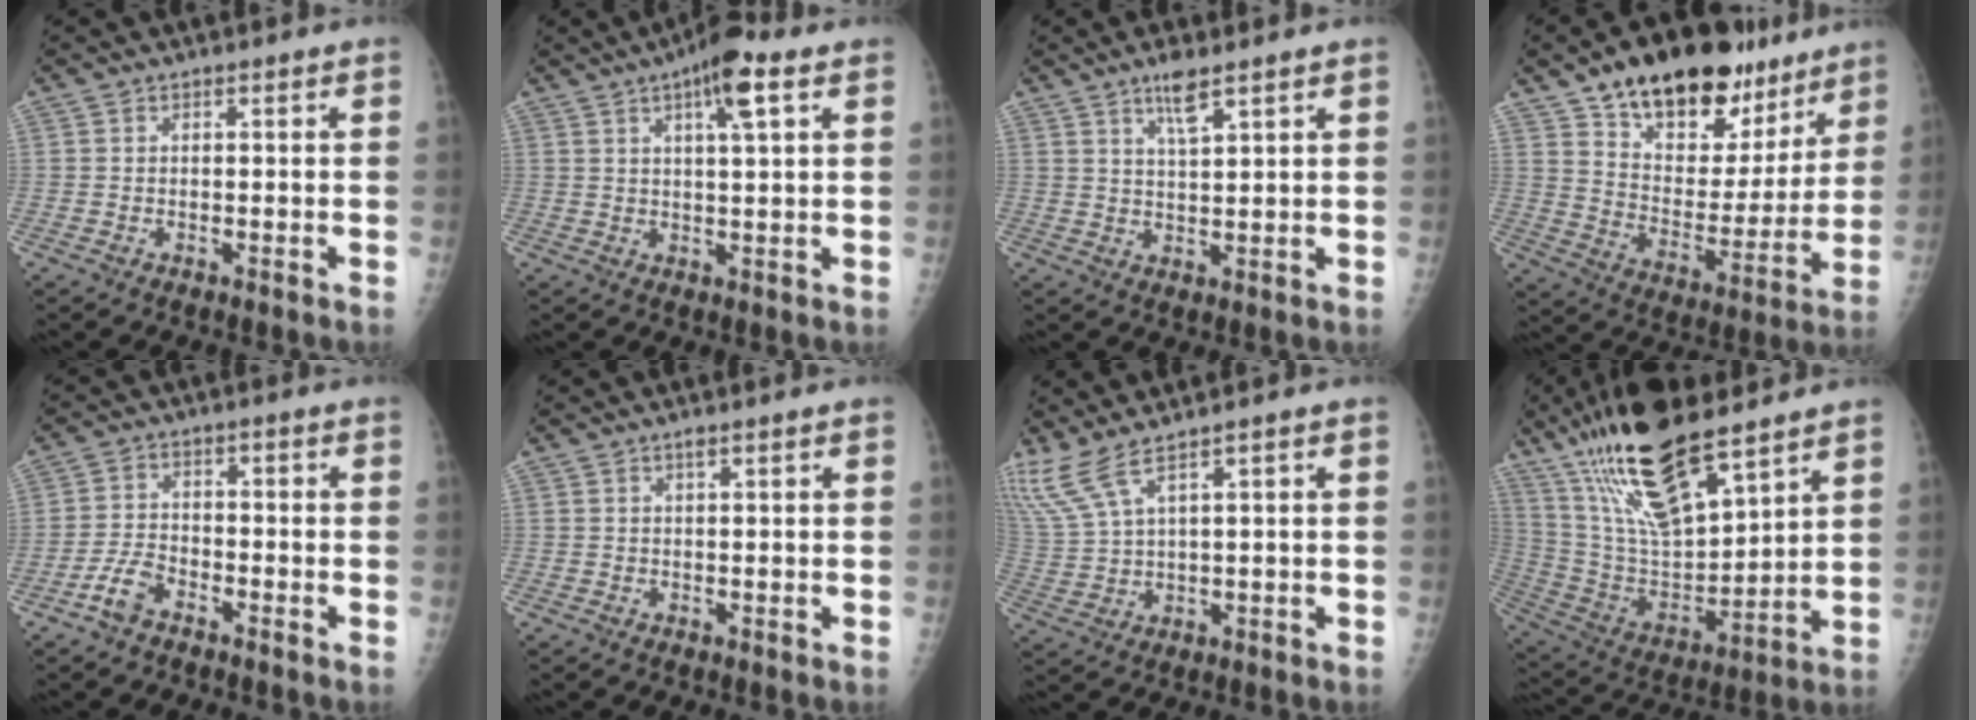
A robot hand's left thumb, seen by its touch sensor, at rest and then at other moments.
{"total": 8.2, "force": [3.9, 1.8, 7.0], "torque": [-0.109, -0.002, 0.058]}
{"total": 4.7, "force": [3.1, 1.0, 3.4], "torque": [-0.062, -0.017, 0.058]}
{"total": 24.8, "force": [16.3, 12.7, 13.6], "torque": [-0.167, -0.055, 0.260]}
{"total": 4.8, "force": [-3.3, 2.4, 2.5], "torque": [-0.048, 0.020, -0.066]}
{"total": 0.7, "force": [0.4, 0.2, 0.5], "torque": [-0.008, 0.001, 0.005]}
{"total": 7.5, "force": [5.4, 1.4, 5.0], "torque": [-0.142, -0.008, 0.130]}
{"total": 22.9, "force": [15.5, 7.2, 15.2], "torque": [-0.263, -0.058, 0.291]}